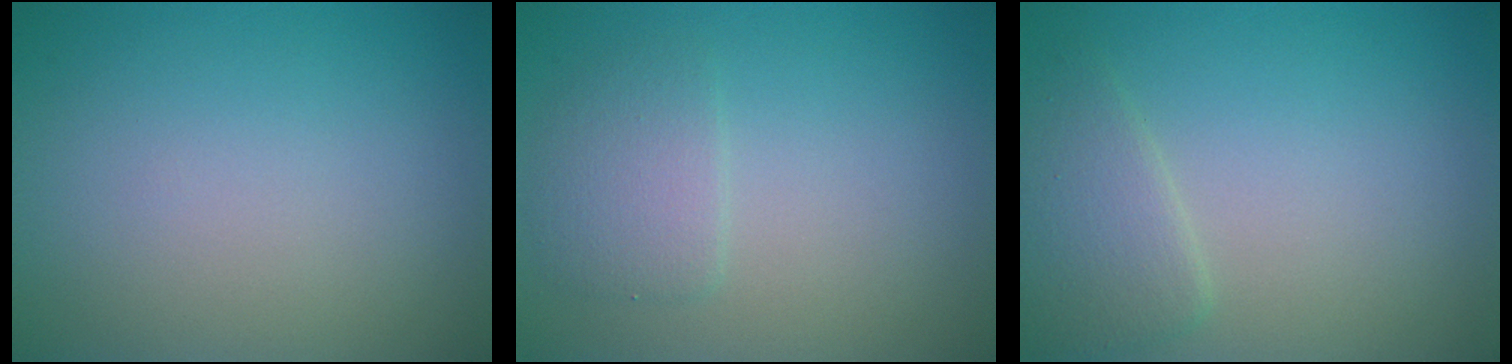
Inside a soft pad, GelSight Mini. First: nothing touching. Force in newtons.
{"total": 2.3, "press": 2.3, "slide": 0.3}
{"total": 2.7, "press": 2.7, "slide": 0.1}